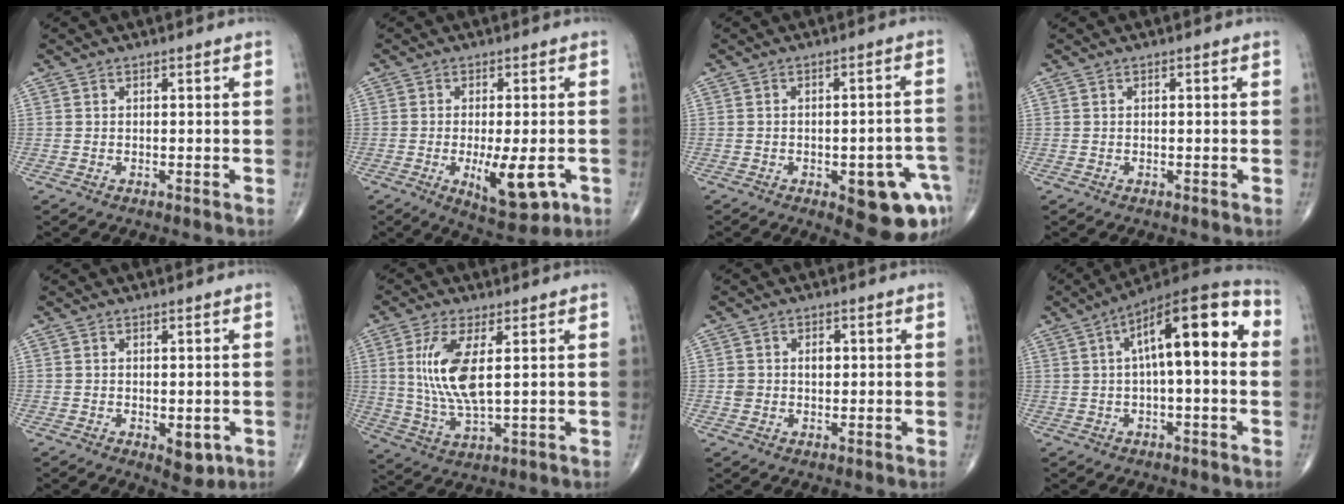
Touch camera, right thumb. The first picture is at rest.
{"total": 9.8, "force": [-2.9, 3.4, 8.7], "torque": [-0.122, -0.018, -0.037]}
{"total": 12.0, "force": [-5.1, 4.7, 9.8], "torque": [-0.089, 0.027, -0.050]}
{"total": 0.0}
{"total": 3.8, "force": [-1.0, 2.1, 3.0], "torque": [-0.024, -0.006, -0.004]}
{"total": 11.0, "force": [2.3, 3.7, 10.1], "torque": [-0.222, -0.017, 0.052]}
{"total": 3.2, "force": [0.4, 2.5, 1.9], "torque": [-0.018, 0.007, 0.009]}
{"total": 17.2, "force": [2.7, 5.7, 15.9], "torque": [-0.226, 0.044, 0.033]}